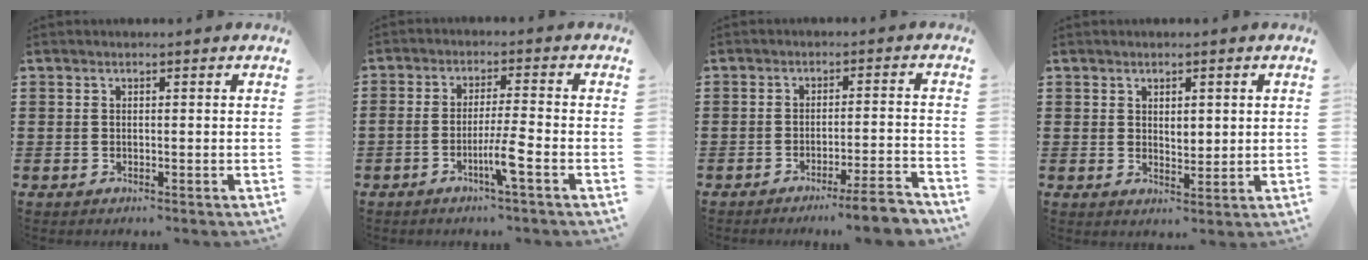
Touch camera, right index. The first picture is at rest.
{"total": 5.1, "force": [-2.5, -0.1, 4.4], "torque": [-0.081, -0.011, -0.046]}
{"total": 5.1, "force": [-4.2, -0.4, 2.9], "torque": [-0.045, -0.014, -0.077]}
{"total": 1.9, "force": [1.0, 1.1, 1.2], "torque": [-0.018, 0.003, 0.016]}